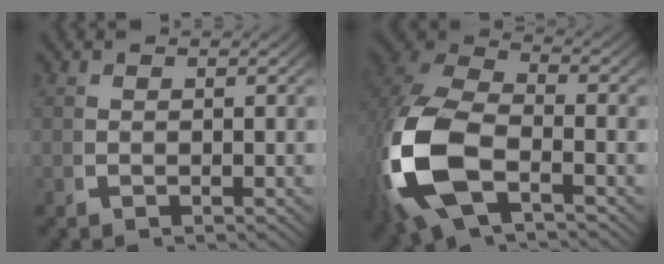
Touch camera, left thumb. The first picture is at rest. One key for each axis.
{"total": 13.6, "fx": -1.6, "fy": 8.9, "fz": 10.2, "tx": -0.275, "ty": -0.028, "tz": -0.020}